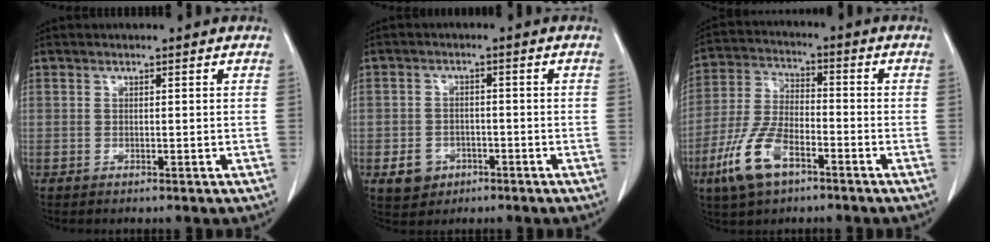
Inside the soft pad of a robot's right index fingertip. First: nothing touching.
{"total": 4.5, "force": [-1.9, 3.8, 1.3], "torque": [-0.015, 0.008, -0.022]}
{"total": 10.7, "force": [-5.7, 4.7, 7.7], "torque": [-0.181, -0.002, -0.109]}